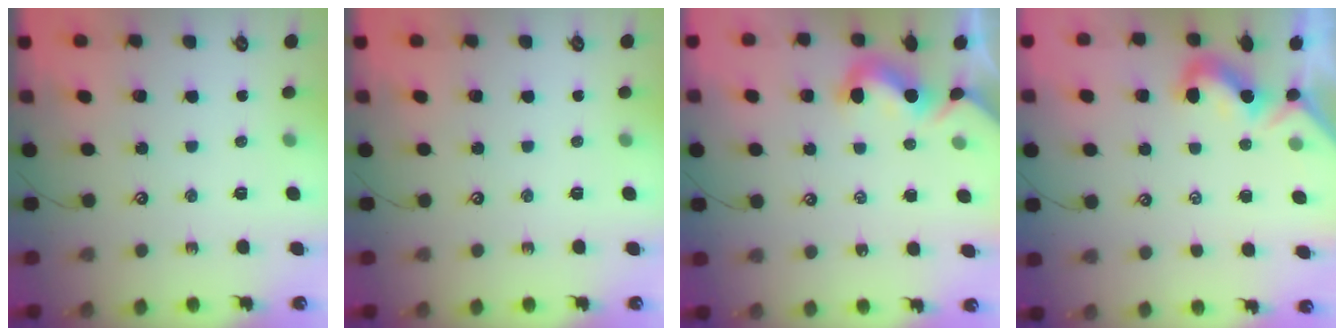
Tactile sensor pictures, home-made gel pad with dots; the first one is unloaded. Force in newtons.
{"total": 0.0}
{"total": 3.0, "press": 2.9, "slide": 0.5}
{"total": 1.9, "press": 1.8, "slide": 0.6}